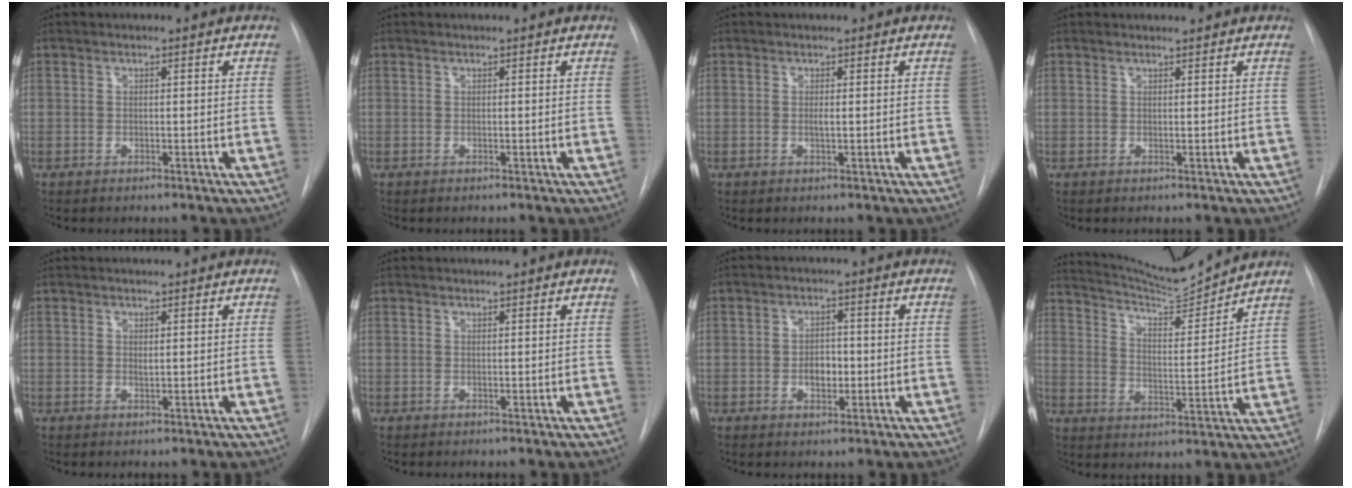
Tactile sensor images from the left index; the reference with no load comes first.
{"total": 0.0}
{"total": 0.9, "force": [-0.6, 0.0, 0.6], "torque": [-0.014, -0.002, -0.008]}
{"total": 0.0}
{"total": 0.6, "force": [-0.1, 0.1, 0.6], "torque": [-0.010, -0.005, 0.003]}
{"total": 0.0}
{"total": 3.2, "force": [-1.3, 1.9, 2.2], "torque": [-0.031, -0.002, -0.016]}
{"total": 11.1, "force": [10.8, -0.8, 2.4], "torque": [-0.046, -0.020, 0.181]}